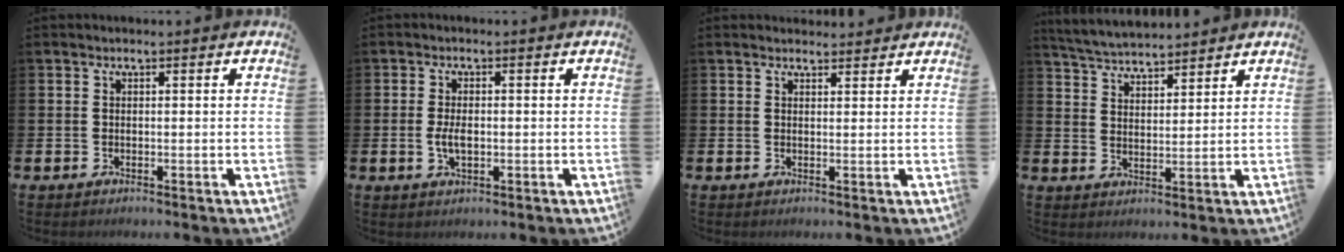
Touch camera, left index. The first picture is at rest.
{"total": 2.8, "force": [-0.2, 1.4, 2.4], "torque": [-0.032, -0.003, -0.008]}
{"total": 1.5, "force": [1.4, 0.3, -0.1], "torque": [0.010, -0.008, 0.024]}
{"total": 4.7, "force": [4.6, 0.6, 0.3], "torque": [-0.030, -0.024, 0.084]}